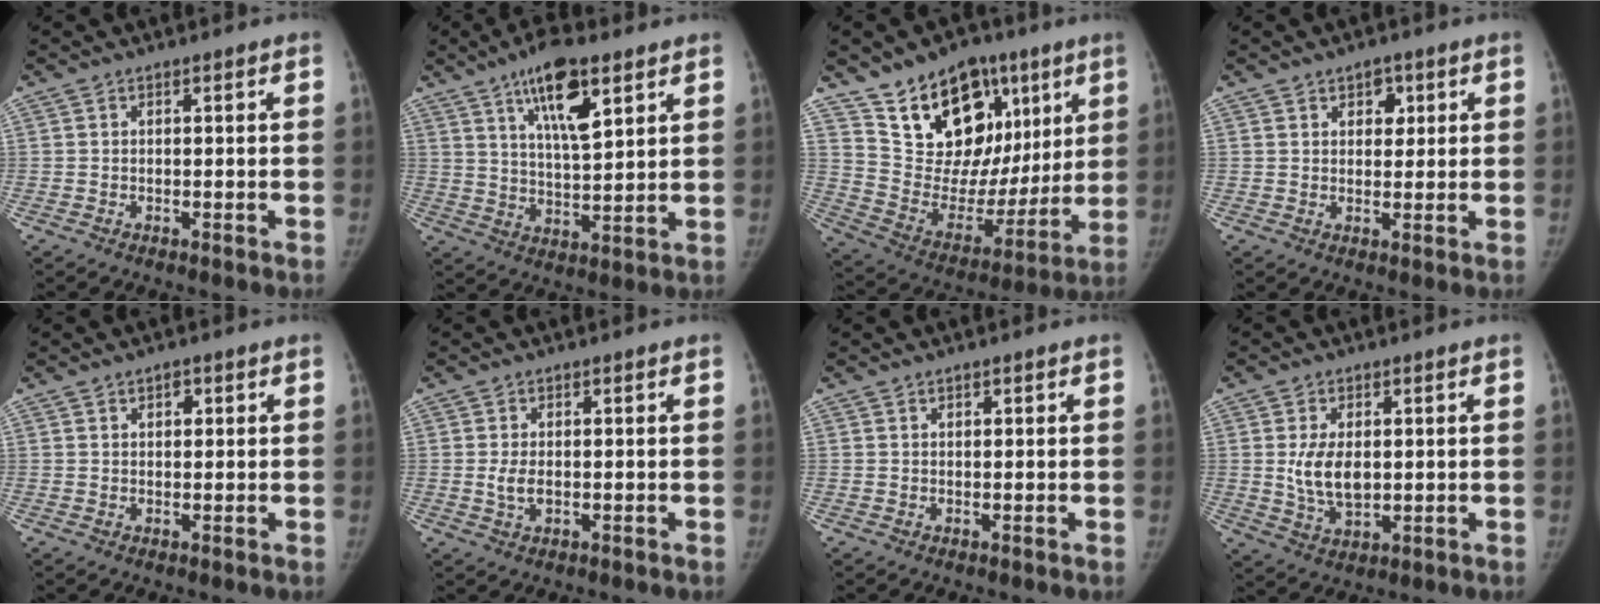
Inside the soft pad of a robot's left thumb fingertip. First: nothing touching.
{"total": 12.6, "force": [6.9, 4.2, 9.7], "torque": [-0.147, -0.033, 0.120]}
{"total": 23.2, "force": [12.0, 15.3, 12.7], "torque": [-0.132, -0.027, 0.212]}
{"total": 3.9, "force": [1.8, 2.7, 2.1], "torque": [-0.006, -0.008, 0.026]}
{"total": 2.1, "force": [1.0, 1.4, 1.3], "torque": [-0.010, -0.003, 0.015]}
{"total": 2.9, "force": [0.0, 1.7, 2.3], "torque": [-0.048, -0.006, 0.002]}
{"total": 0.9, "force": [0.6, 0.5, 0.4], "torque": [-0.002, -0.003, 0.009]}
{"total": 7.8, "force": [0.8, 4.7, 6.2], "torque": [-0.104, -0.012, 0.025]}